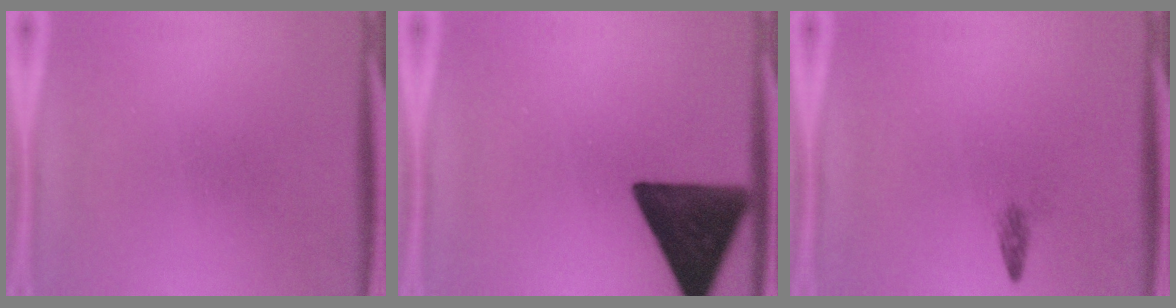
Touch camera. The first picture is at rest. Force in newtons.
{"total": 14.9}
{"total": 1.1}